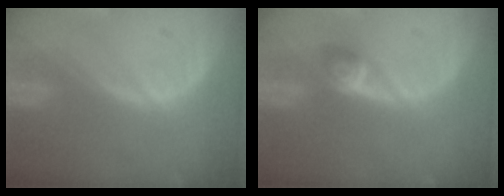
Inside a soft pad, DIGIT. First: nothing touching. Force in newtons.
{"total": 2.7, "press": 2.5, "slide": 1.1}